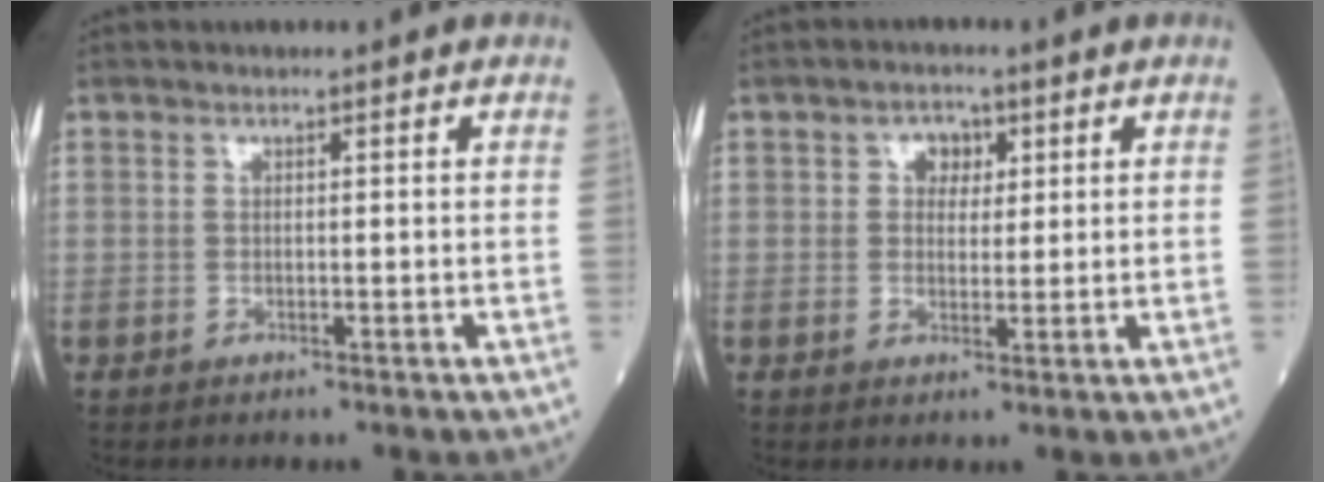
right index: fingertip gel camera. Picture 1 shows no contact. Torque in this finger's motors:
{"motor_torque": [0.01, 0.01, 0.05, 0.01]}